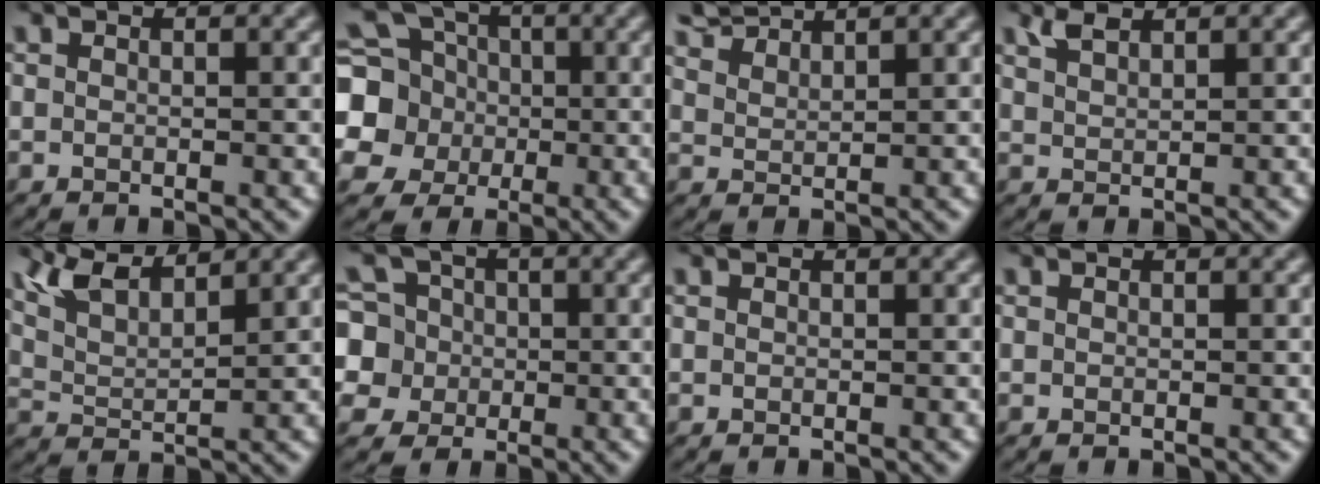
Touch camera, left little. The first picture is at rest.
{"total": 11.3, "force": [-0.1, 10.4, 4.4], "torque": [-0.142, 0.019, -0.031]}
{"total": 3.1, "force": [3.0, 0.4, 0.7], "torque": [-0.026, 0.014, 0.066]}
{"total": 1.5, "force": [1.3, 0.3, 0.6], "torque": [-0.022, 0.002, 0.029]}
{"total": 5.3, "force": [4.8, 0.9, 2.2], "torque": [-0.063, 0.012, 0.086]}
{"total": 8.6, "force": [0.4, 8.1, 2.9], "torque": [-0.078, 0.030, -0.012]}
{"total": 0.0}
{"total": 0.0}